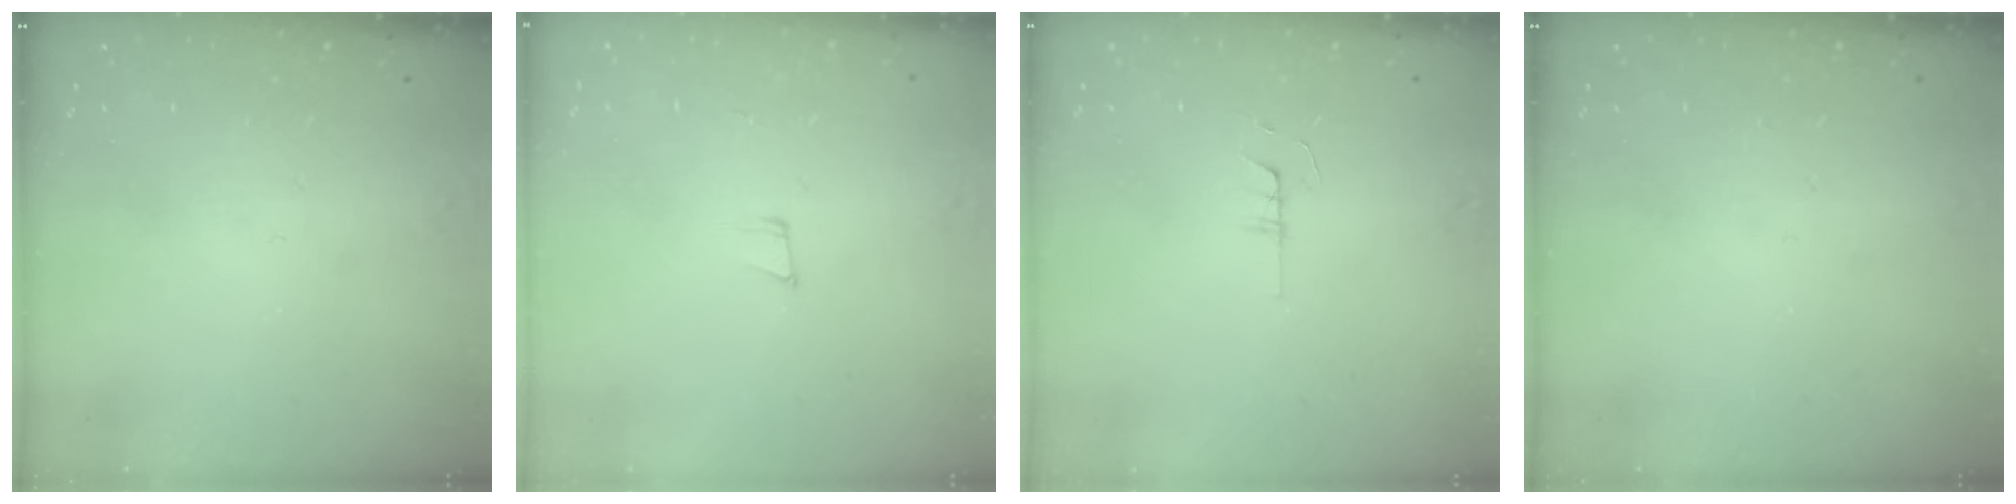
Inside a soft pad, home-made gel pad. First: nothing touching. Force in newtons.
{"total": 5.9, "press": 5.2, "slide": 2.8}
{"total": 4.0, "press": 4.0, "slide": 0.4}
{"total": 0.0}